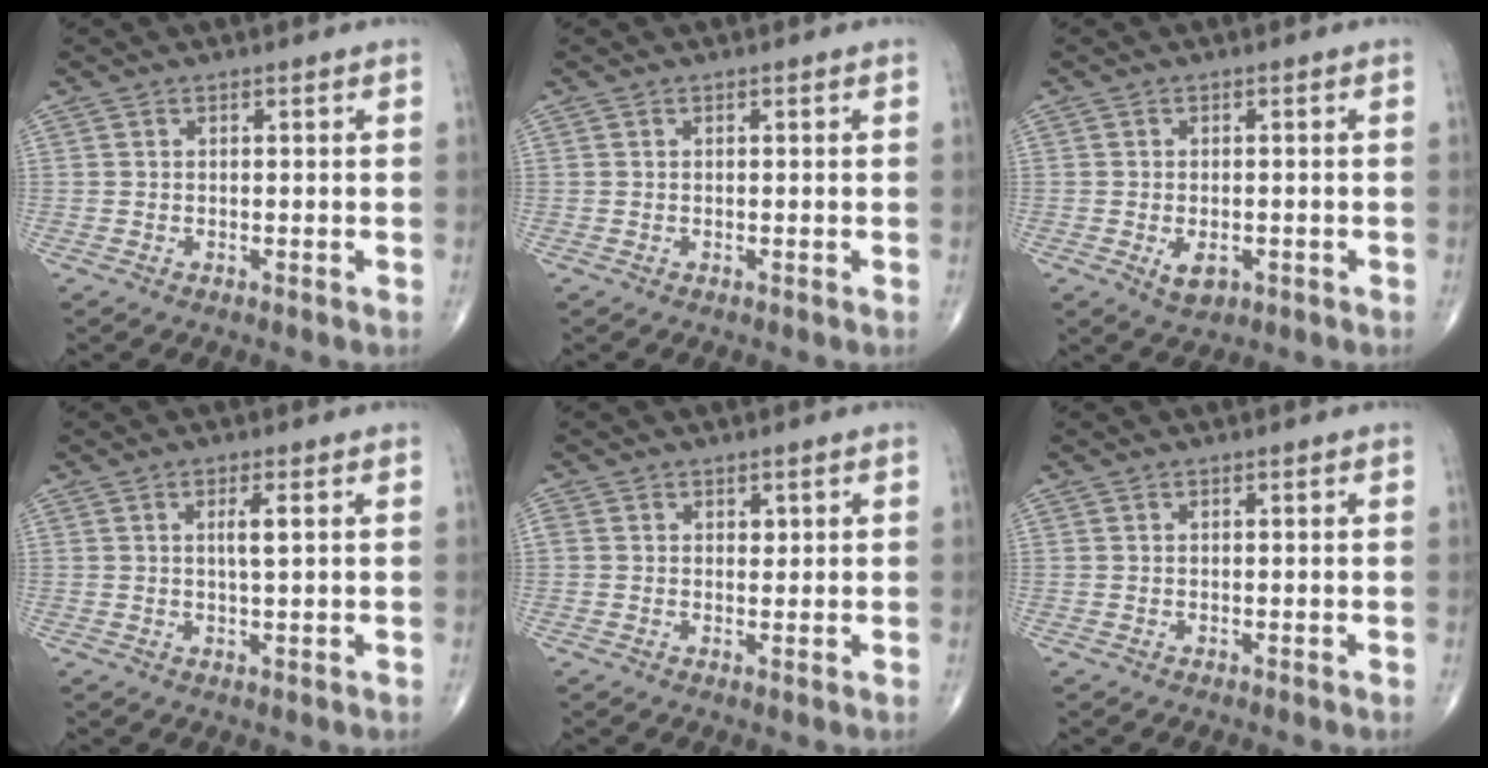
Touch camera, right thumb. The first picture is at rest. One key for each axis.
{"total": 0.0}
{"total": 3.5, "fx": -1.2, "fy": 2.0, "fz": 2.5, "tx": -0.034, "ty": -0.002, "tz": -0.011}
{"total": 2.8, "fx": 0.7, "fy": 0.3, "fz": 2.7, "tx": -0.053, "ty": -0.005, "tz": 0.011}
{"total": 1.7, "fx": 0.6, "fy": 1.3, "fz": 1.0, "tx": -0.004, "ty": -0.004, "tz": 0.009}
{"total": 0.0}